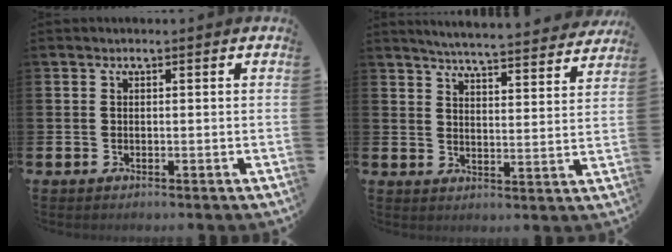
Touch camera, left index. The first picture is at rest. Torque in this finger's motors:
{"motor_torque": [0.95, -1.19, 0.68, 0.09]}